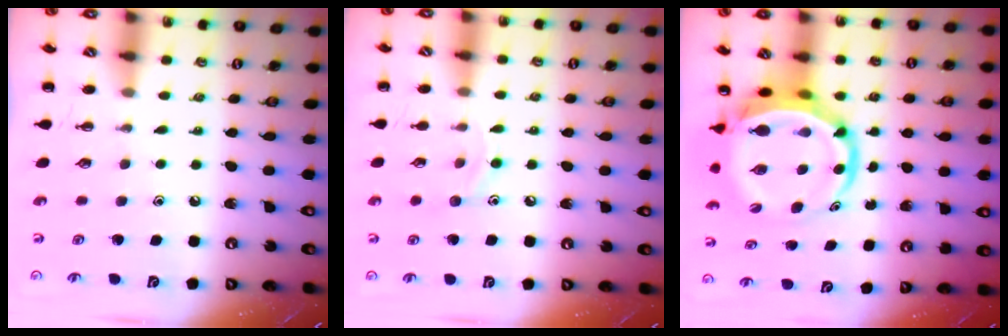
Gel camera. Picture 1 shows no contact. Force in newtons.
{"total": 6.8, "press": 6.6, "slide": 1.3}
{"total": 9.5, "press": 9.0, "slide": 3.1}